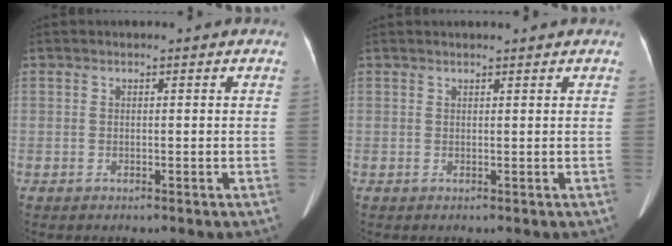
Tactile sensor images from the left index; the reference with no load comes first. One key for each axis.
{"total": 3.2, "fx": 3.0, "fy": 0.1, "fz": 1.0, "tx": -0.013, "ty": 0.021, "tz": 0.036}